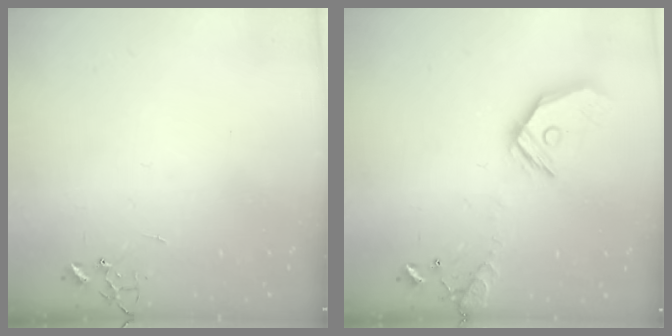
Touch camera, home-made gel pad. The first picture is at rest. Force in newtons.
{"total": 16.3, "press": 16.1, "slide": 2.4}